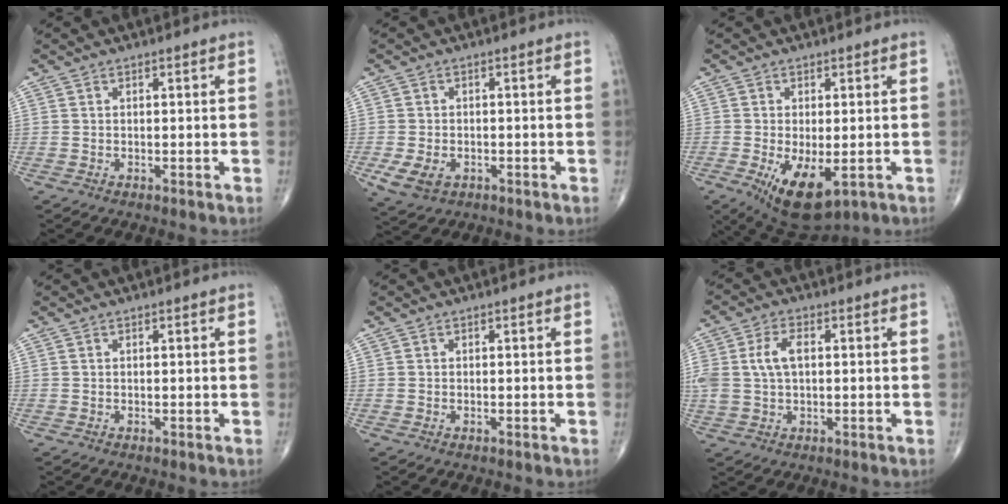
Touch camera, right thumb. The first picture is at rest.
{"total": 5.5, "force": [-1.9, 3.9, 3.4], "torque": [-0.066, 0.000, -0.027]}
{"total": 9.9, "force": [-3.2, 4.6, 8.2], "torque": [-0.133, -0.018, -0.038]}
{"total": 0.0}
{"total": 0.0}
{"total": 7.1, "force": [1.1, 4.1, 5.7], "torque": [-0.132, 0.014, 0.024]}